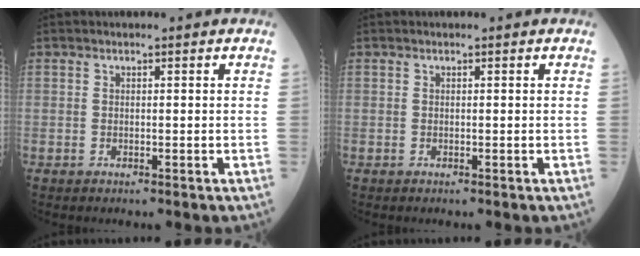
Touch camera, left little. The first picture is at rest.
{"total": 0.0}